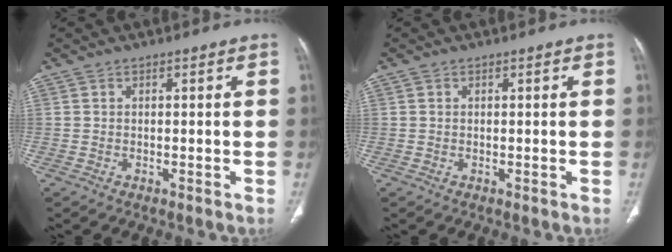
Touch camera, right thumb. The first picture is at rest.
{"total": 0.0}